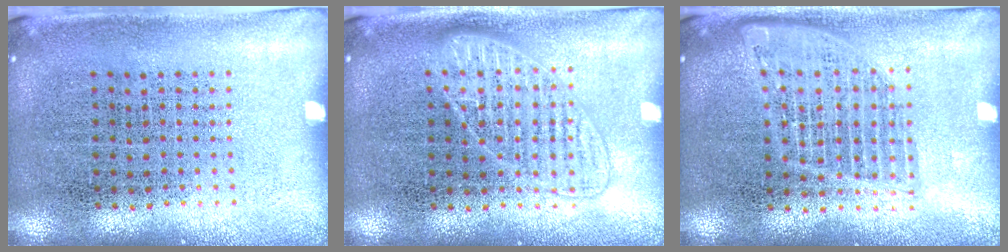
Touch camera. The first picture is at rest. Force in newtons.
{"total": 2.4, "press": 2.3, "slide": 0.4}
{"total": 1.5, "press": 1.4, "slide": 0.7}